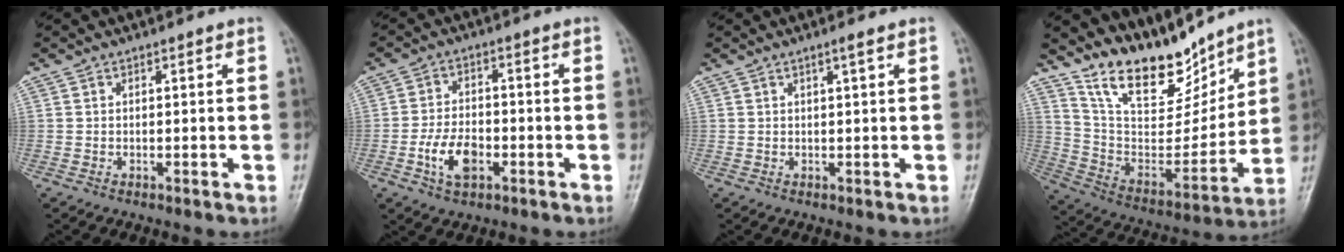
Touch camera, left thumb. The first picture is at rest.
{"total": 7.2, "force": [-2.6, 4.2, 5.2], "torque": [-0.092, 0.013, -0.050]}
{"total": 1.4, "force": [0.7, -0.1, 1.1], "torque": [-0.021, -0.003, 0.014]}
{"total": 17.7, "force": [14.6, 6.5, 7.6], "torque": [-0.087, -0.082, 0.270]}